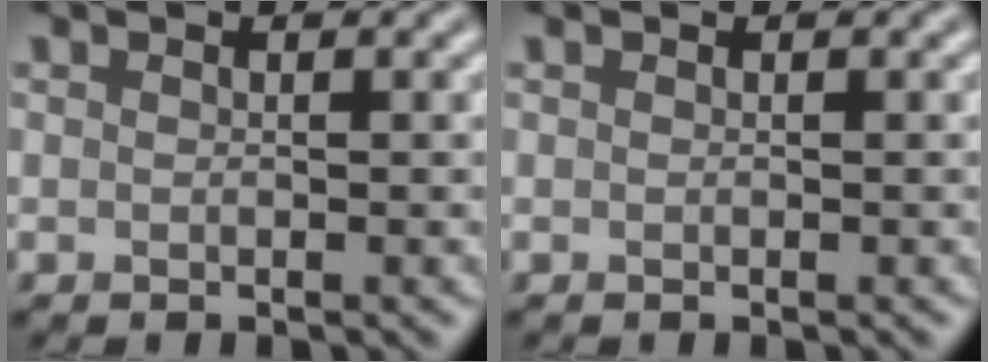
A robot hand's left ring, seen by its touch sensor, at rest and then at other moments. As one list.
[{"total": 0.0}]